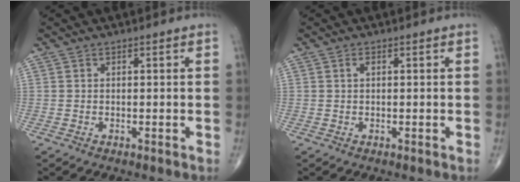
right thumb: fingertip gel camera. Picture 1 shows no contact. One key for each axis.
{"total": 0.9, "fx": 0.3, "fy": 0.4, "fz": 0.8, "tx": -0.016, "ty": 0.003, "tz": 0.006}